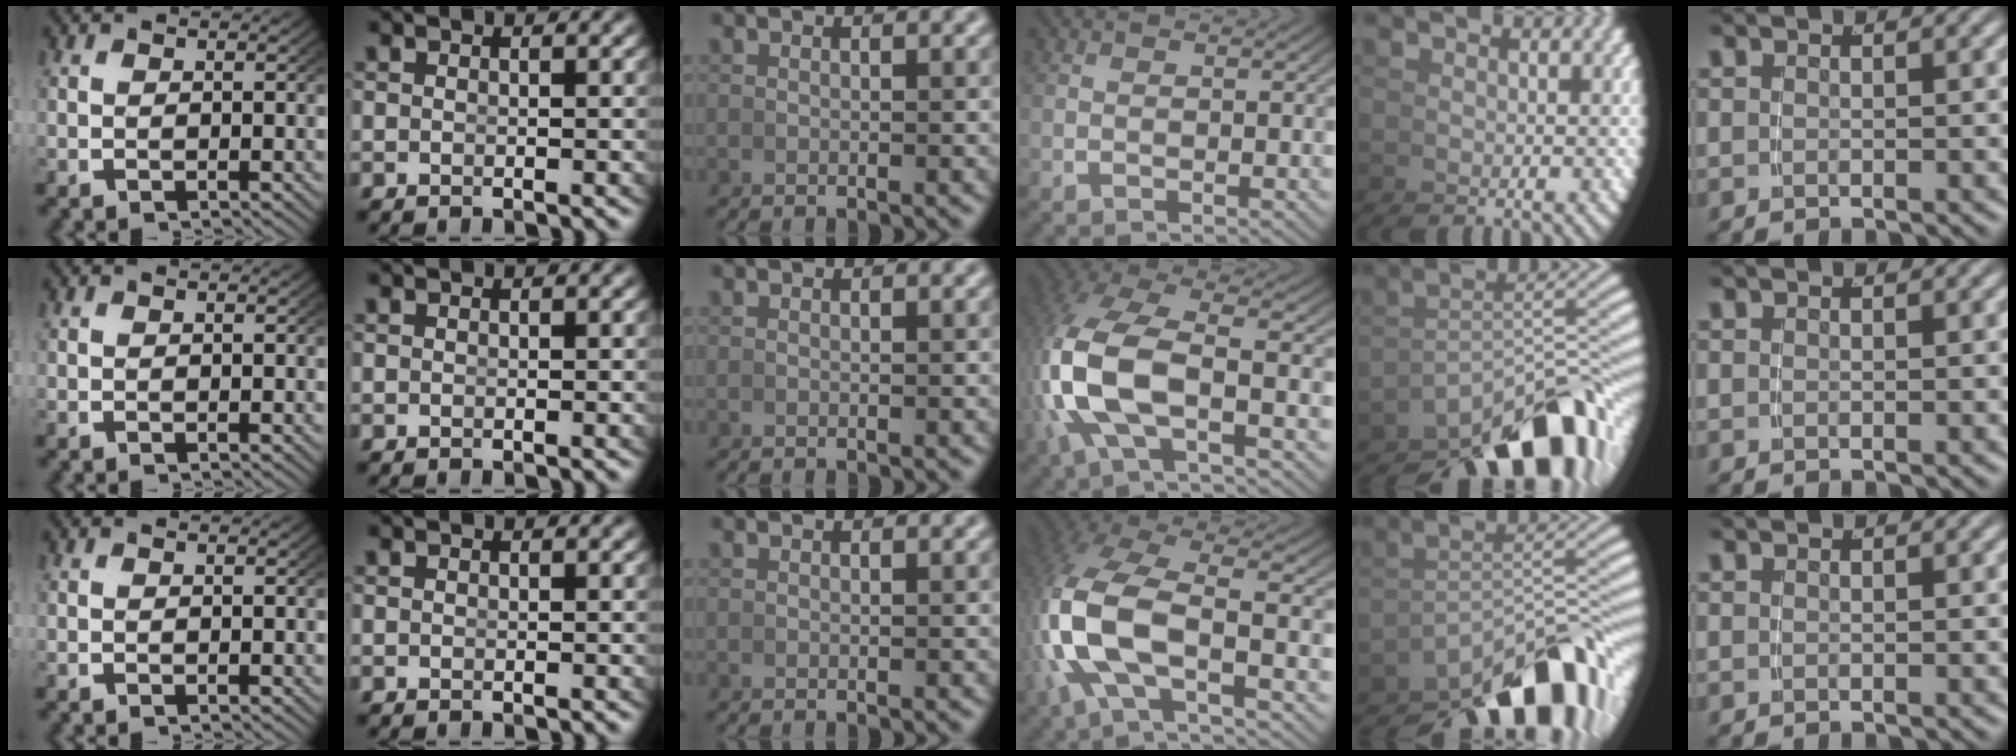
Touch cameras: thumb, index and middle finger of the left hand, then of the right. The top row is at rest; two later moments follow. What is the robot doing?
{"motion": "grasp_and_lifting", "object": "coin"}